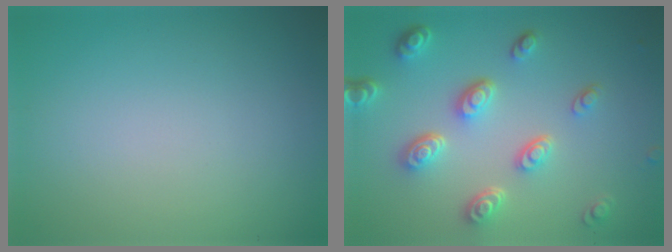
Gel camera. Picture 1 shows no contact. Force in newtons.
{"total": 4.8, "press": 3.6, "slide": 3.2}